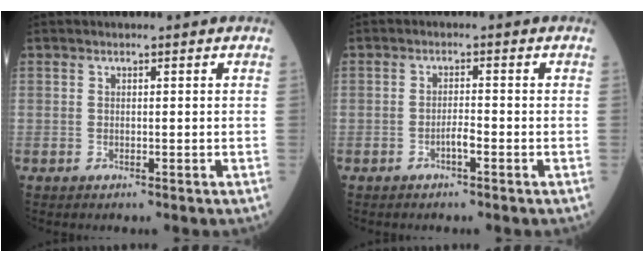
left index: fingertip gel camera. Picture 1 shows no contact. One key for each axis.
{"total": 1.9, "fx": -1.4, "fy": 0.2, "fz": 1.3, "tx": -0.022, "ty": -0.002, "tz": -0.026}